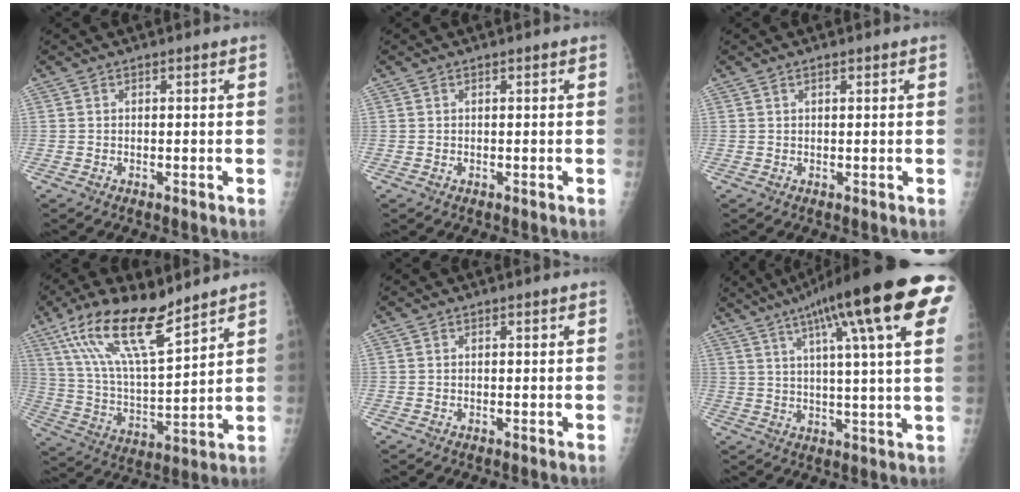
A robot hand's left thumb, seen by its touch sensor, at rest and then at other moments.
{"total": 0.0}
{"total": 0.9, "force": [0.5, 0.3, 0.6], "torque": [-0.009, -0.001, 0.008]}
{"total": 17.3, "force": [11.5, 4.4, 12.1], "torque": [-0.213, -0.051, 0.224]}
{"total": 0.0}
{"total": 24.3, "force": [11.3, 3.7, 21.2], "torque": [-0.307, 0.007, 0.150]}